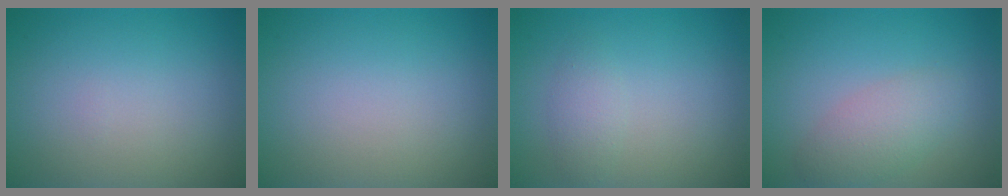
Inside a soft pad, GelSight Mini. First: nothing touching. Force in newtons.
{"total": 0.0}
{"total": 1.5, "press": 1.5, "slide": 0.1}
{"total": 3.0, "press": 3.0, "slide": 0.1}